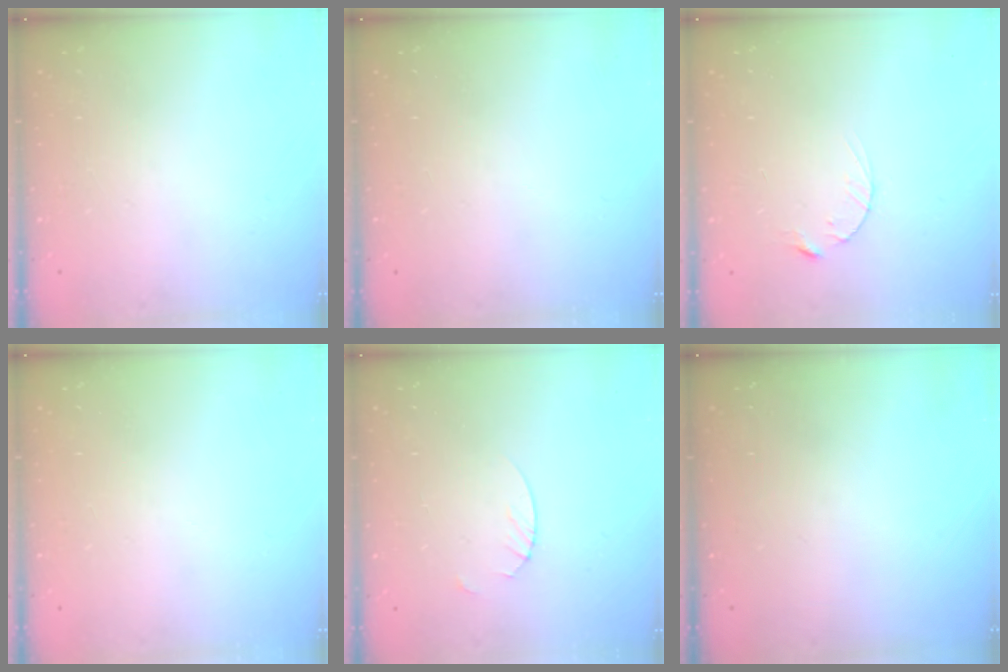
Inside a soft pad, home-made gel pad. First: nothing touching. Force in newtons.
{"total": 0.0}
{"total": 2.5, "press": 2.5, "slide": 0.4}
{"total": 0.0}
{"total": 1.9, "press": 1.9, "slide": 0.2}
{"total": 0.0}